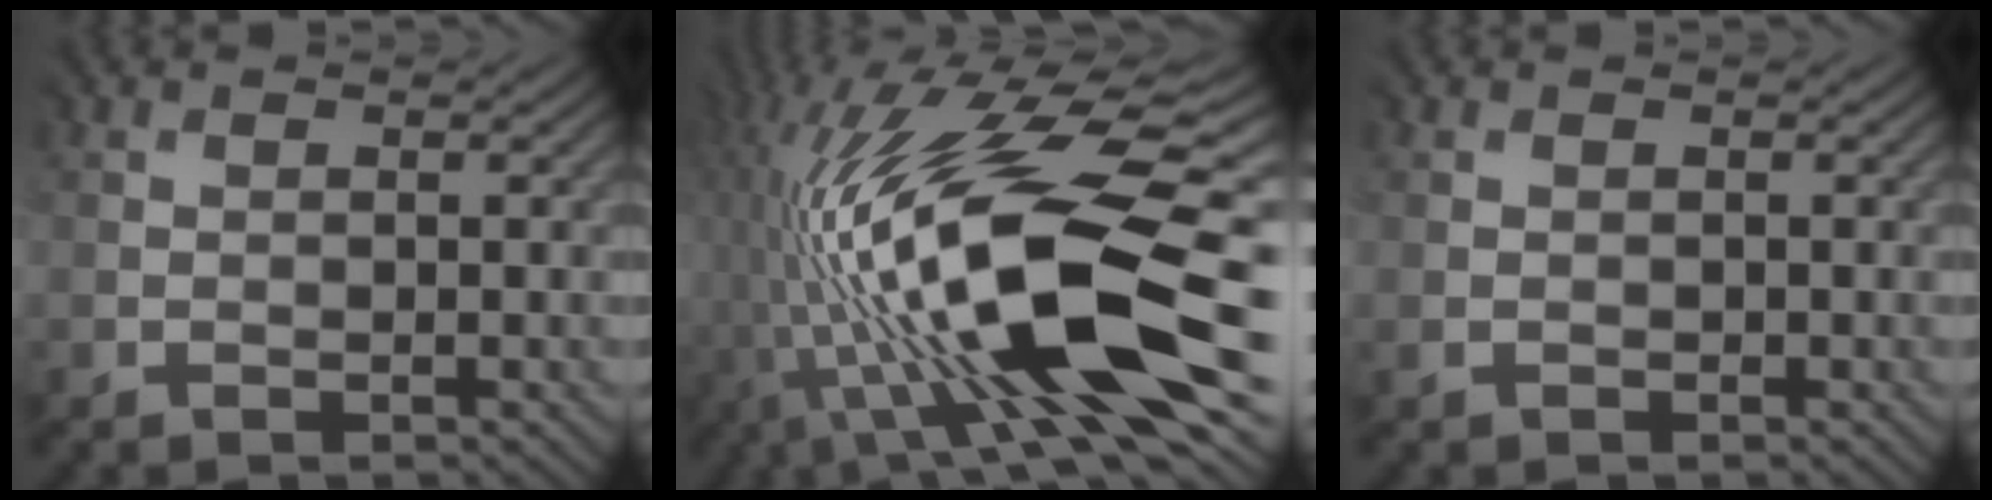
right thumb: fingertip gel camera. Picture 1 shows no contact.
{"total": 17.6, "force": [-2.6, 6.1, 16.3], "torque": [-0.322, -0.006, -0.053]}
{"total": 0.0}